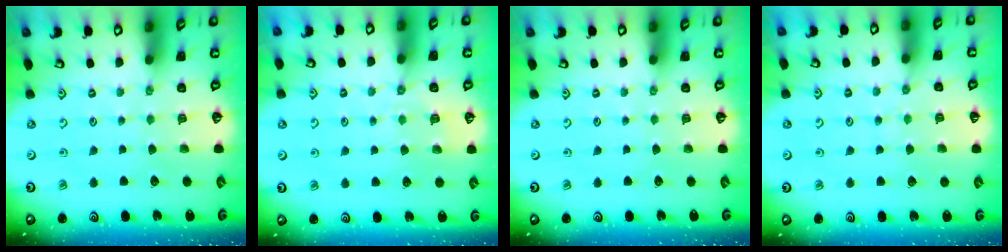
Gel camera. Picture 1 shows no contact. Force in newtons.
{"total": 3.0, "press": 2.9, "slide": 0.7}
{"total": 0.0}
{"total": 5.1, "press": 5.1, "slide": 0.6}